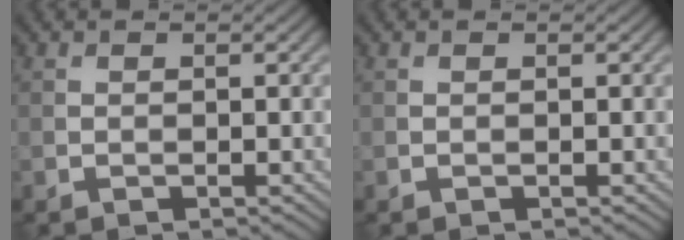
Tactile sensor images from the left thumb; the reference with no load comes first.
{"total": 0.0}